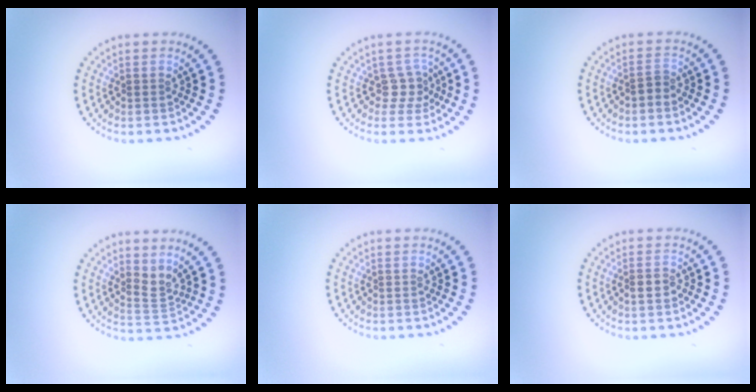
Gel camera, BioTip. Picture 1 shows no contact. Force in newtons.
{"total": 2.0, "press": 1.5, "slide": 1.2}
{"total": 1.1, "press": 0.9, "slide": 0.7}
{"total": 2.0, "press": 1.3, "slide": 1.5}
{"total": 0.0}
{"total": 1.3, "press": 1.3, "slide": 0.3}